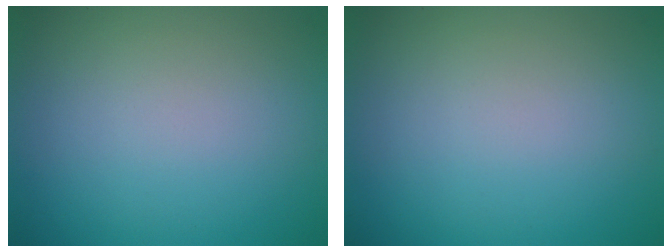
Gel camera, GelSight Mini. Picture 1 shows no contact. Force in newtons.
{"total": 0.0}